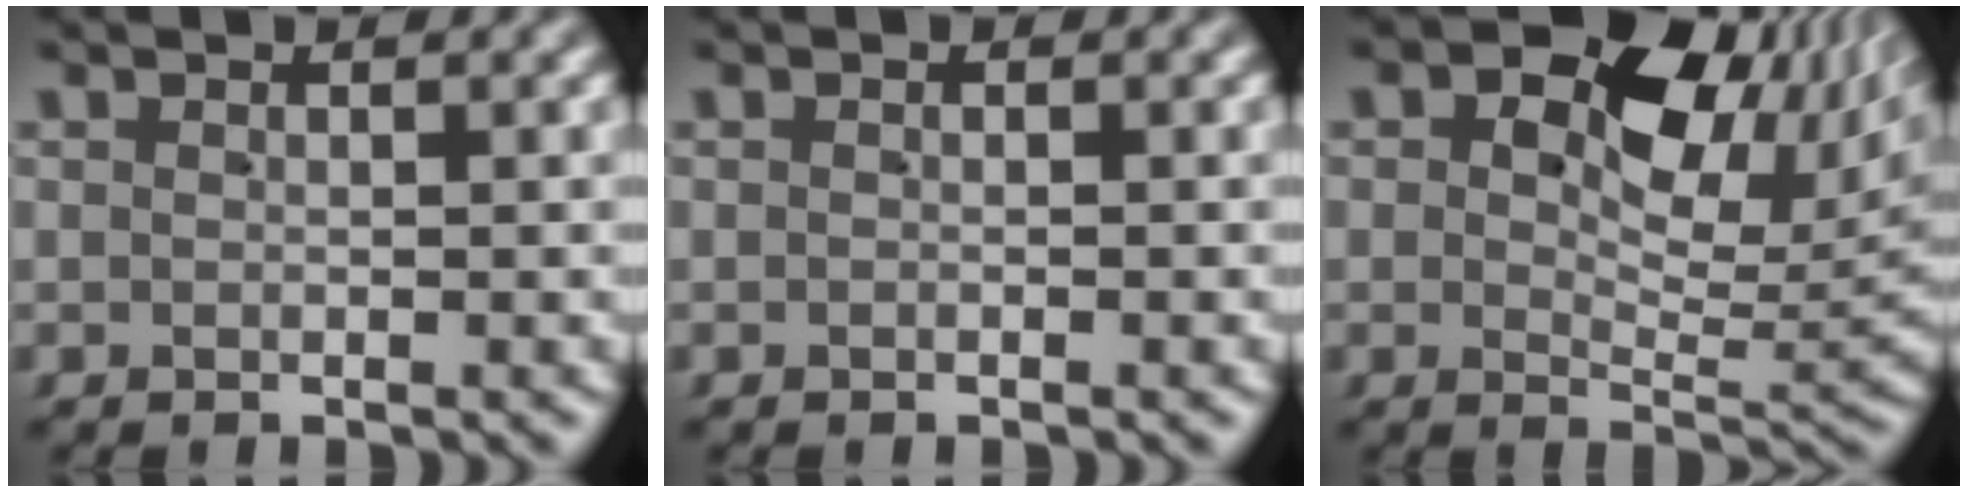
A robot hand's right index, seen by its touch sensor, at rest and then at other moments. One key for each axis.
{"total": 0.0}
{"total": 9.4, "fx": 2.6, "fy": 5.1, "fz": 7.5, "tx": -0.099, "ty": -0.007, "tz": 0.039}